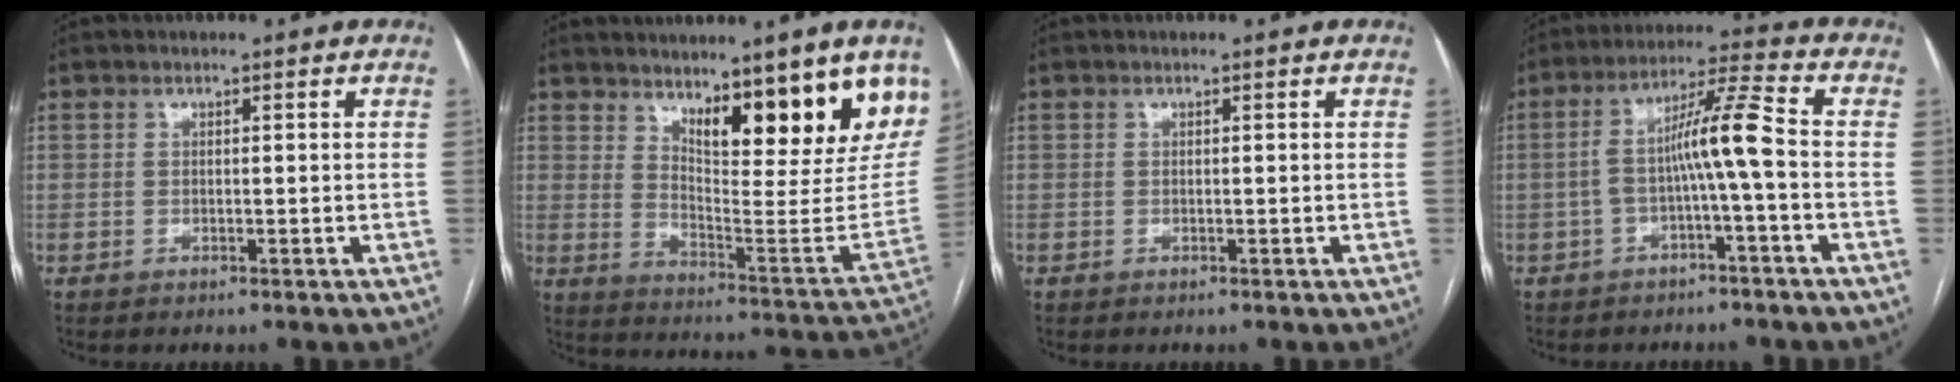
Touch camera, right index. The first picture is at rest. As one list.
[{"total": 20.8, "force": [13.7, 3.4, 15.3], "torque": [-0.215, -0.034, 0.200]}, {"total": 0.0}, {"total": 8.0, "force": [-1.5, -0.3, 7.9], "torque": [-0.141, 0.031, -0.025]}]